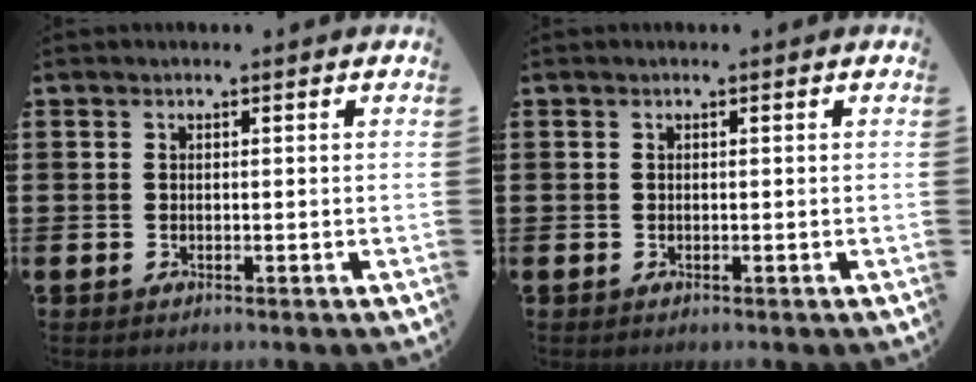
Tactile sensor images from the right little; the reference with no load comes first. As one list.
[{"total": 0.0}]